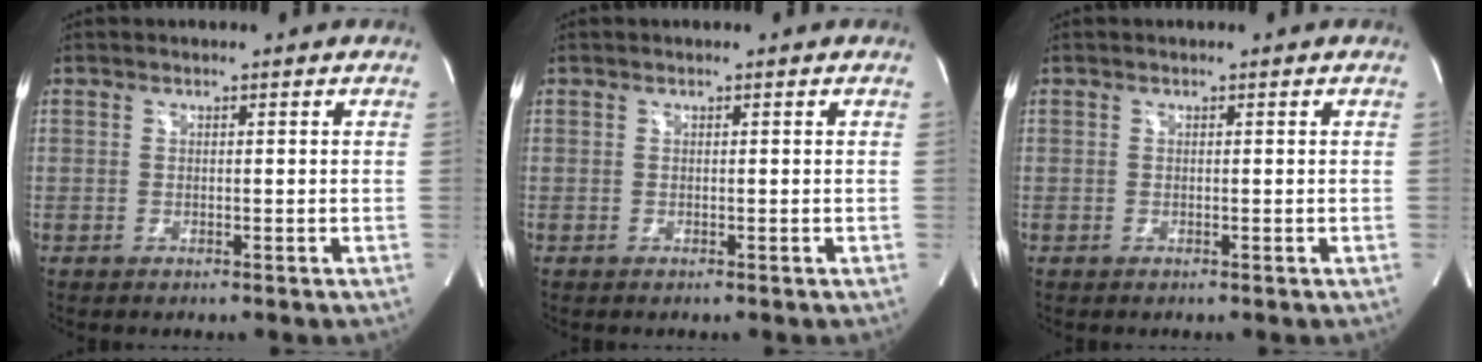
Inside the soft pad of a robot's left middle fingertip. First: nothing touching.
{"total": 0.0}
{"total": 0.0}